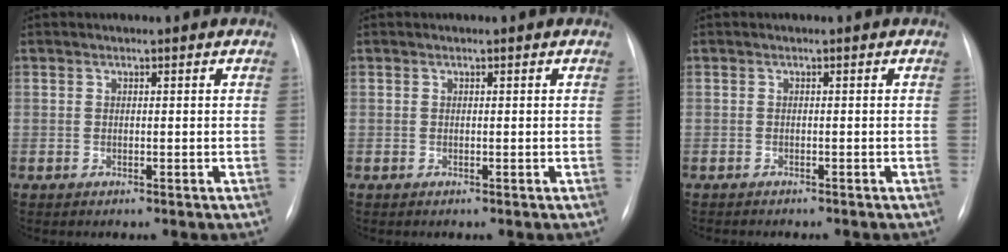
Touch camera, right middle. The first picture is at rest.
{"total": 0.0}
{"total": 3.4, "force": [-3.0, 0.8, 1.4], "torque": [-0.019, -0.005, -0.032]}